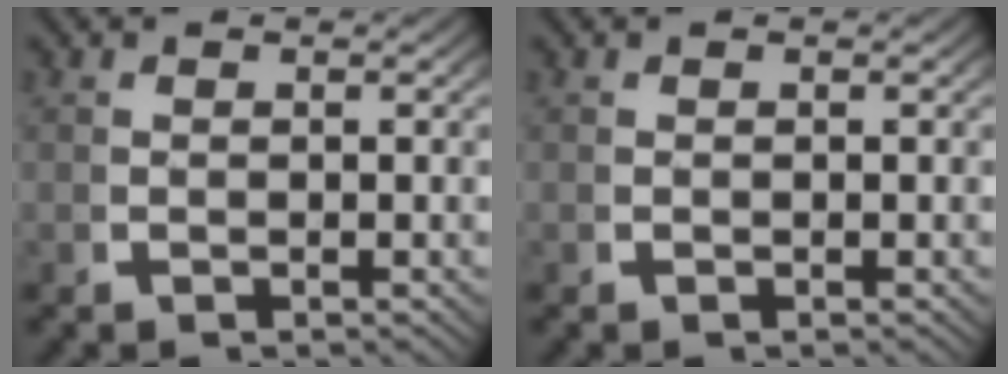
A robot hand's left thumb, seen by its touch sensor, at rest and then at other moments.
{"total": 0.0}